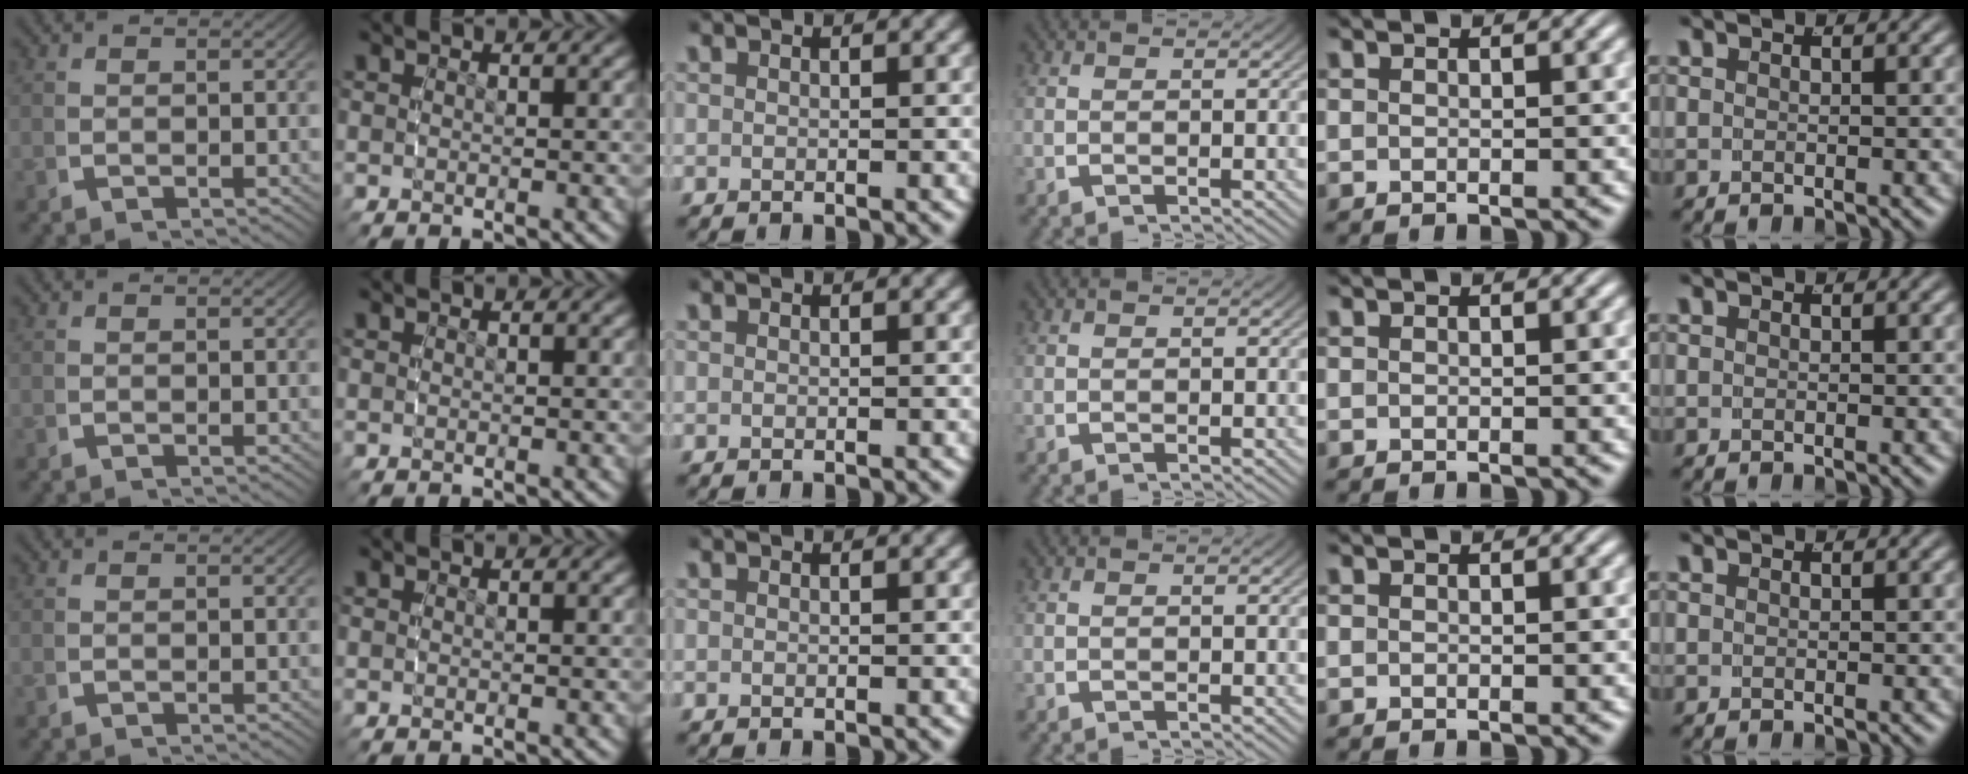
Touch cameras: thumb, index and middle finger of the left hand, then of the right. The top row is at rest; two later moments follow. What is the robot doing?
{"motion": "reach", "object": "glasses case"}